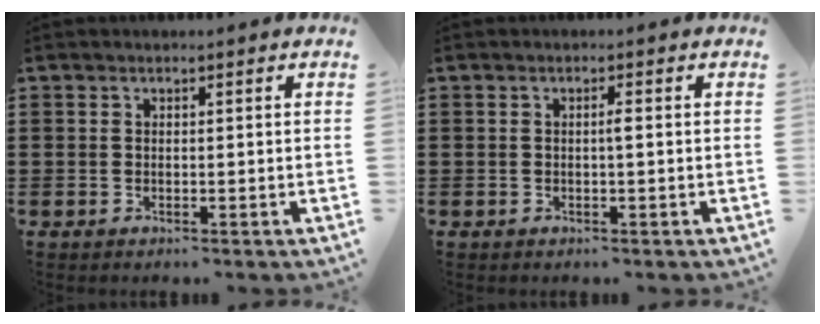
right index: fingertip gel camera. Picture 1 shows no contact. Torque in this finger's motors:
{"motor_torque": [0.22, -0.15, 0.02, 0.04]}